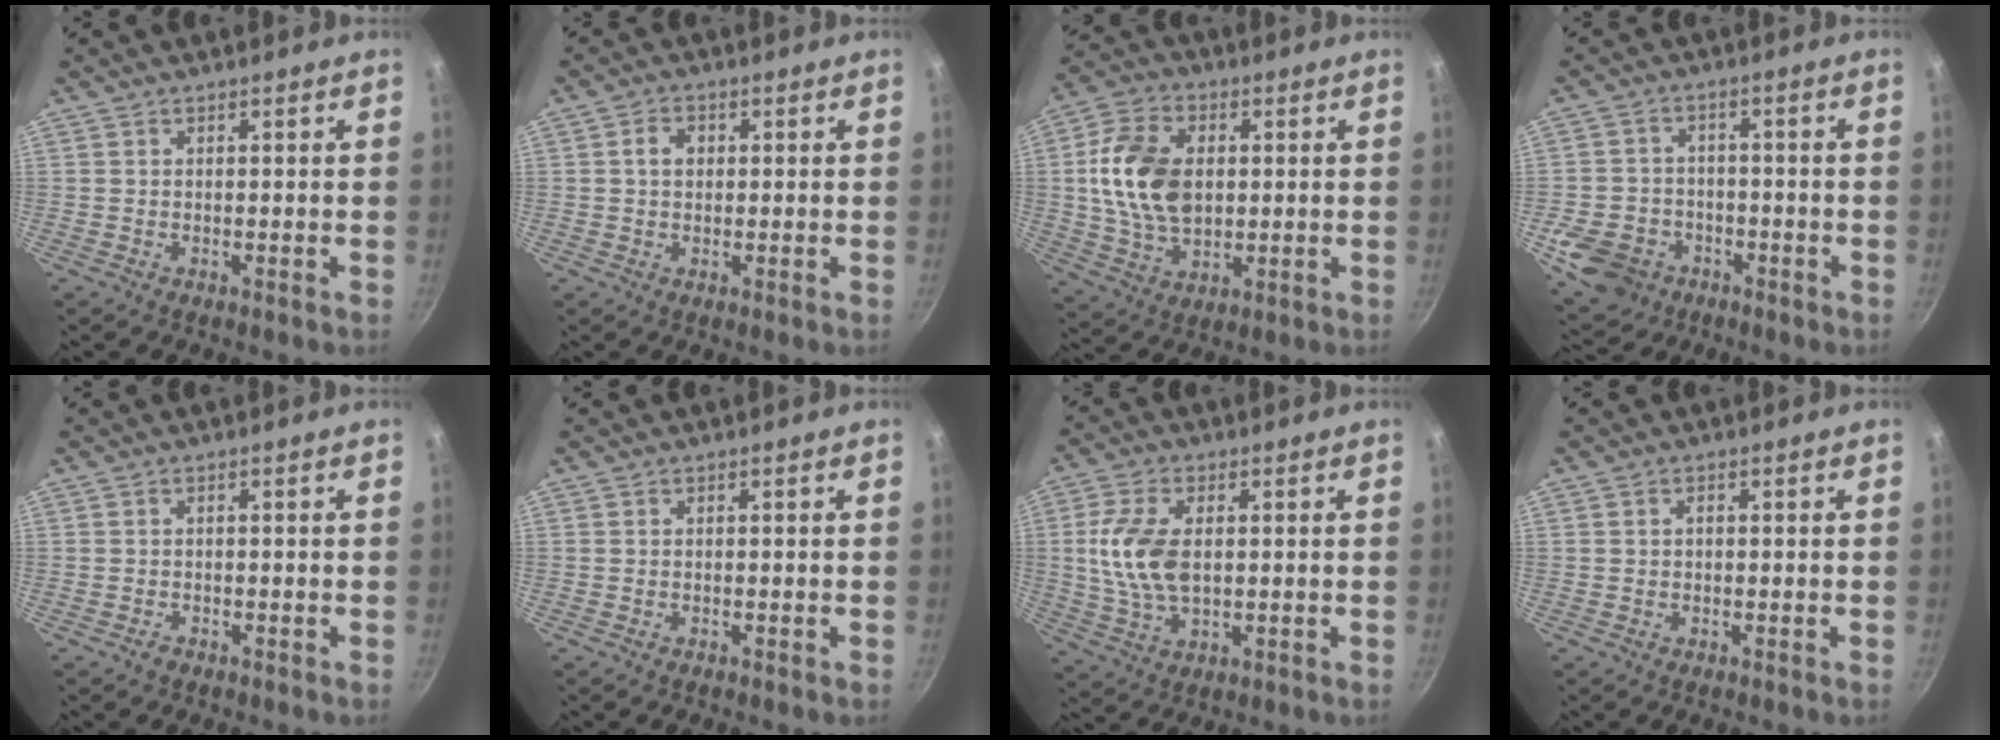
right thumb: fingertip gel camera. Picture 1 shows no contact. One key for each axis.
{"total": 3.1, "fx": 0.4, "fy": 2.4, "fz": 1.9, "tx": -0.018, "ty": 0.006, "tz": 0.004}
{"total": 15.4, "fx": 1.5, "fy": 10.3, "fz": 11.3, "tx": -0.196, "ty": 0.000, "tz": 0.025}
{"total": 10.9, "fx": -4.6, "fy": 8.6, "fz": 4.9, "tx": -0.079, "ty": 0.029, "tz": -0.069}
{"total": 0.9, "fx": -0.6, "fy": 0.5, "fz": 0.3, "tx": -0.008, "ty": 0.004, "tz": -0.010}
{"total": 0.0}
{"total": 11.1, "fx": 0.9, "fy": 6.4, "fz": 9.0, "tx": -0.177, "ty": 0.000, "tz": 0.018}
{"total": 0.8, "fx": 0.0, "fy": 0.6, "fz": 0.6, "tx": -0.009, "ty": 0.005, "tz": 0.000}